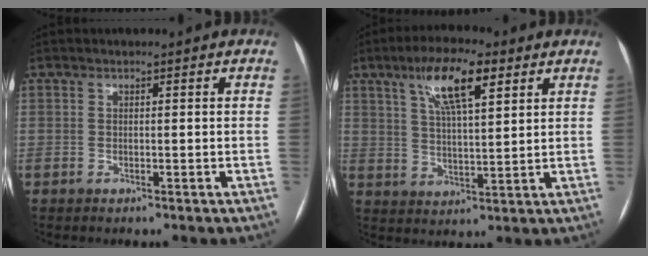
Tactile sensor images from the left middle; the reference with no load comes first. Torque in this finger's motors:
{"motor_torque": [1.22, -0.92, 0.65, 0.21]}